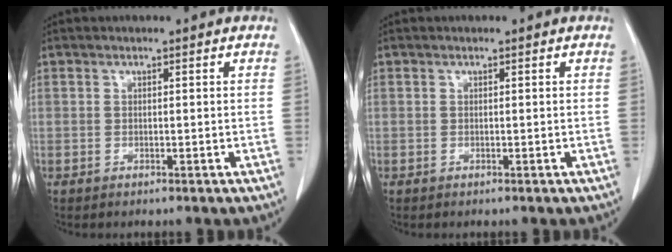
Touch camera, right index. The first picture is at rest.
{"total": 0.0}